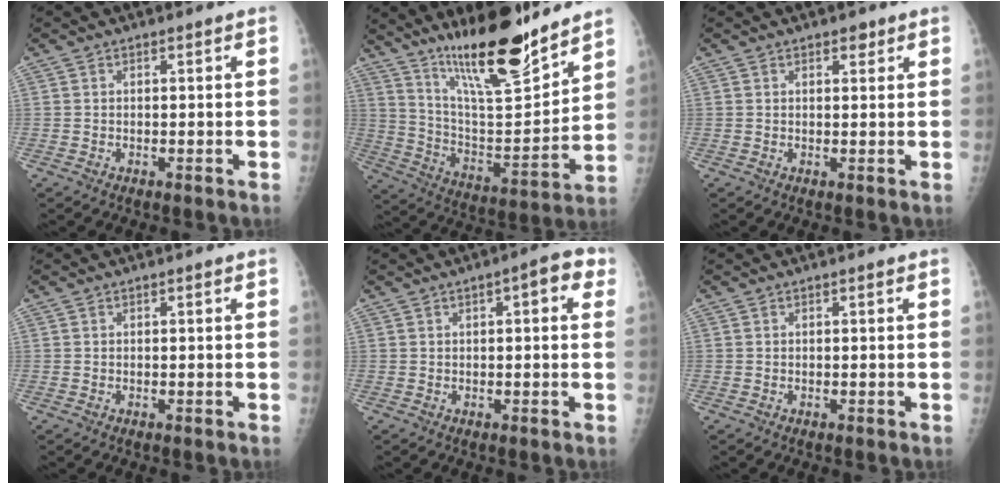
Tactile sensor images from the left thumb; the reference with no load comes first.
{"total": 20.3, "force": [15.5, 4.0, 12.4], "torque": [-0.173, -0.097, 0.272]}
{"total": 1.7, "force": [1.2, 0.9, 0.9], "torque": [-0.003, -0.006, 0.014]}
{"total": 0.0}
{"total": 5.0, "force": [1.8, 1.8, 4.2], "torque": [-0.043, 0.007, 0.015]}
{"total": 0.0}